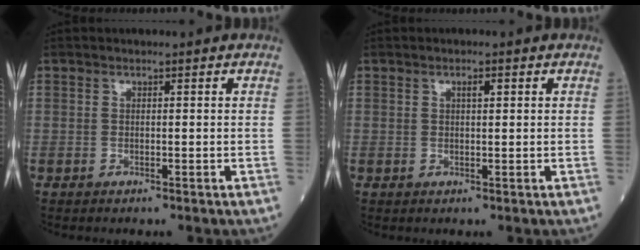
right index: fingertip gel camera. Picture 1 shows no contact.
{"total": 1.1, "force": [0.5, 0.3, 1.0], "torque": [-0.017, 0.002, 0.006]}